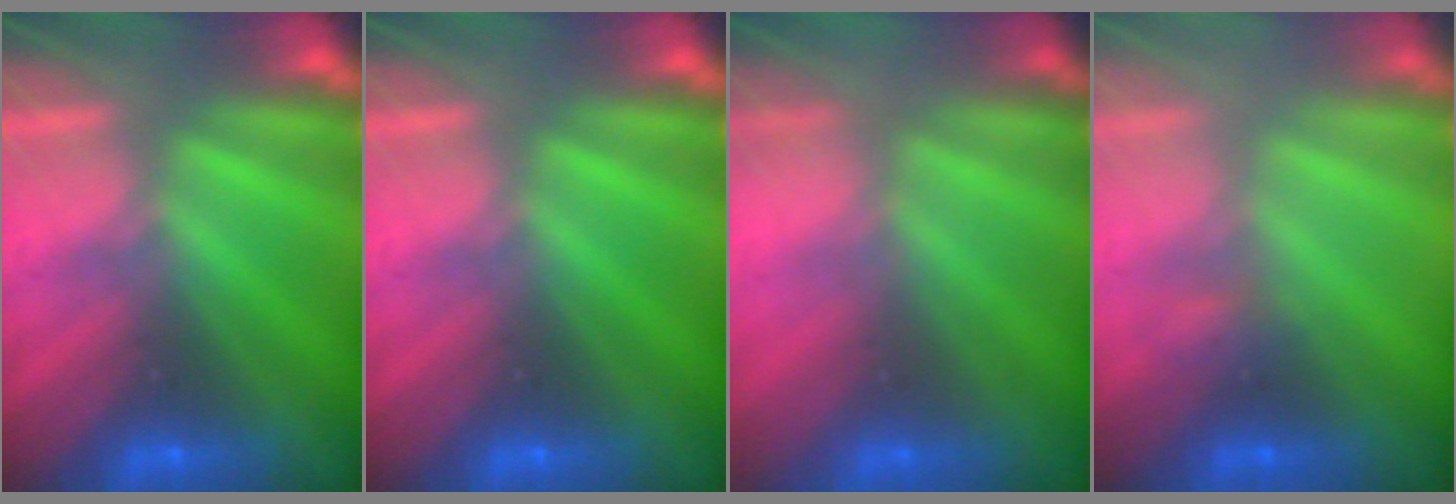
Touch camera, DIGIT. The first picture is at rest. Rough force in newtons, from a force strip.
{"total": 0.0}
{"total": 2.4}
{"total": 2.1}